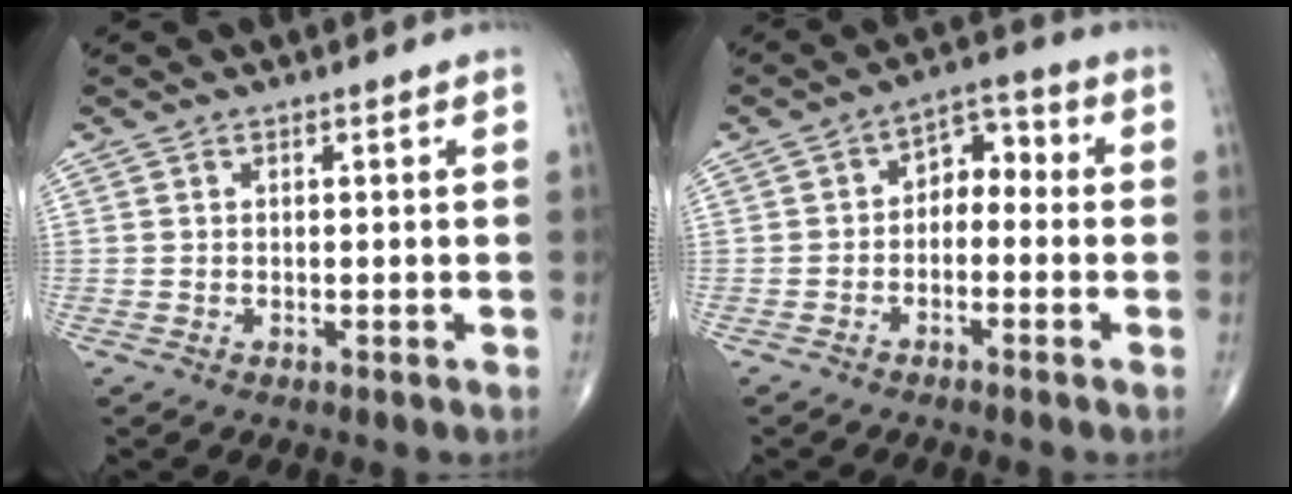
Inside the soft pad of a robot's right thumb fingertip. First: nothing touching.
{"total": 5.9, "force": [-0.8, 4.0, 4.2], "torque": [-0.037, 0.038, -0.028]}